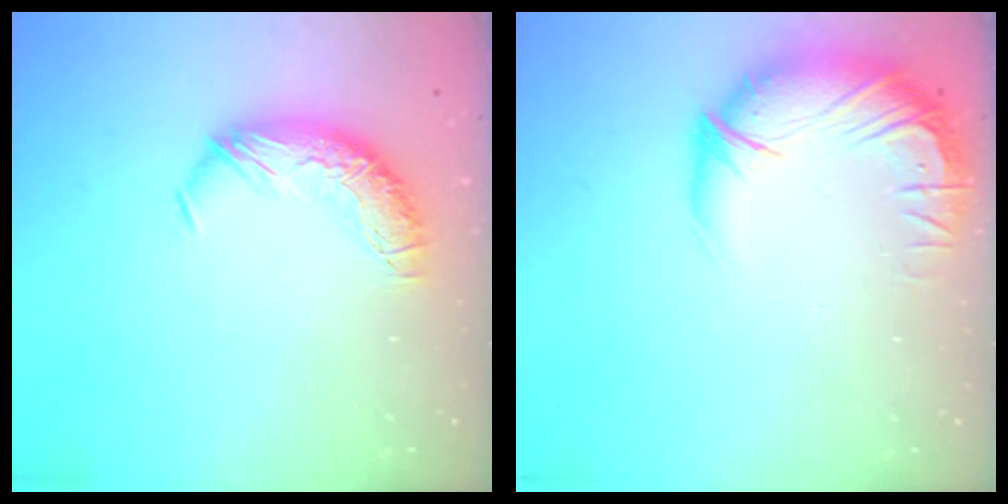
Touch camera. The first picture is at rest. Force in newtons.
{"total": 2.9, "press": 0.1, "slide": 2.9}